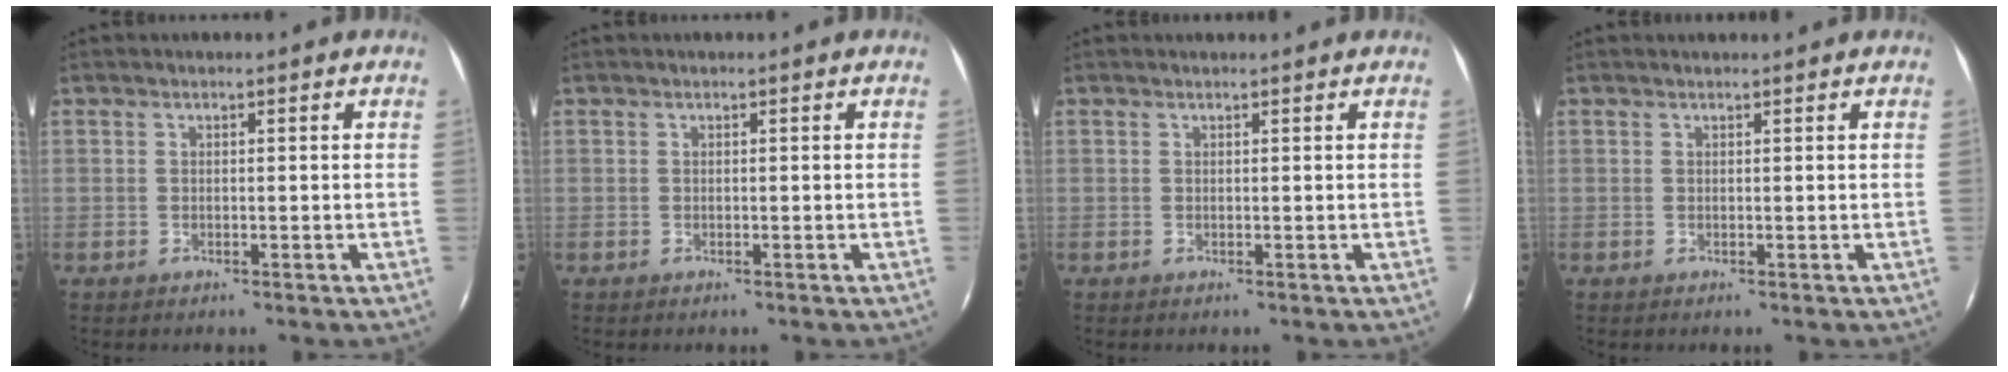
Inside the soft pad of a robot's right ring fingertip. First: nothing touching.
{"total": 0.0}
{"total": 1.1, "force": [1.0, -0.1, 0.2], "torque": [-0.014, 0.001, 0.010]}
{"total": 0.8, "force": [0.7, -0.1, 0.1], "torque": [-0.011, 0.000, 0.010]}